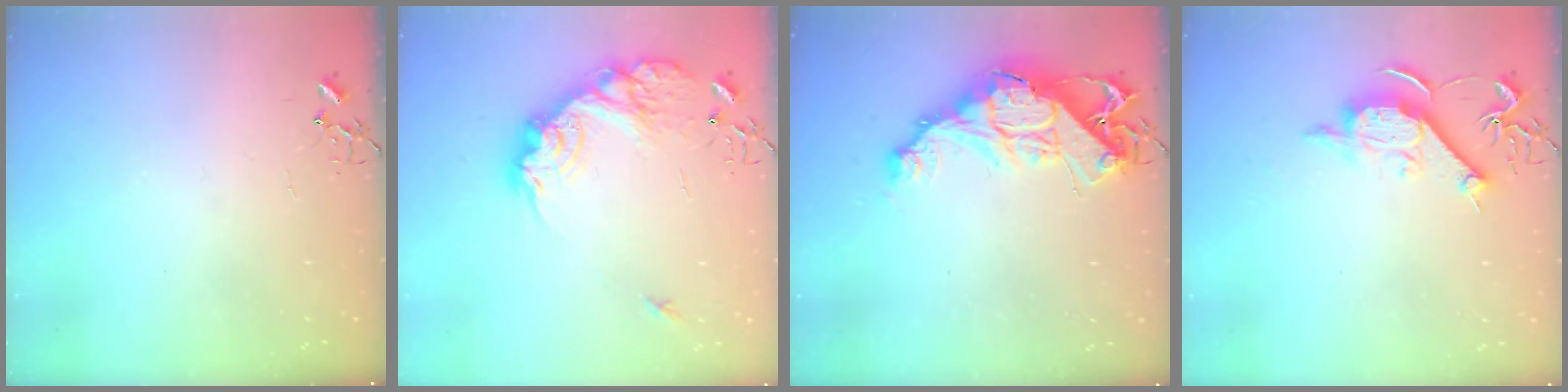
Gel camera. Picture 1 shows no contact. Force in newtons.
{"total": 20.9, "press": 20.8, "slide": 1.3}
{"total": 17.0, "press": 17.0, "slide": 1.2}
{"total": 12.0, "press": 11.9, "slide": 1.1}